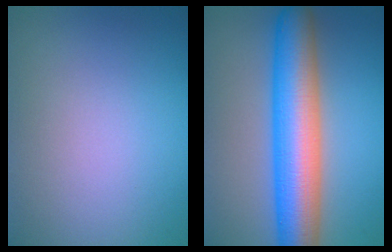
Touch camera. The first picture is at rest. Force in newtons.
{"total": 9.9, "press": 9.9, "slide": 0.1}